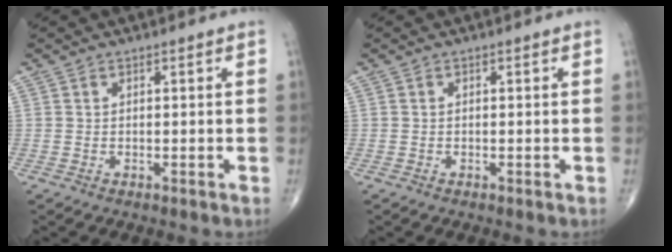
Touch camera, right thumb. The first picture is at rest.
{"total": 0.0}